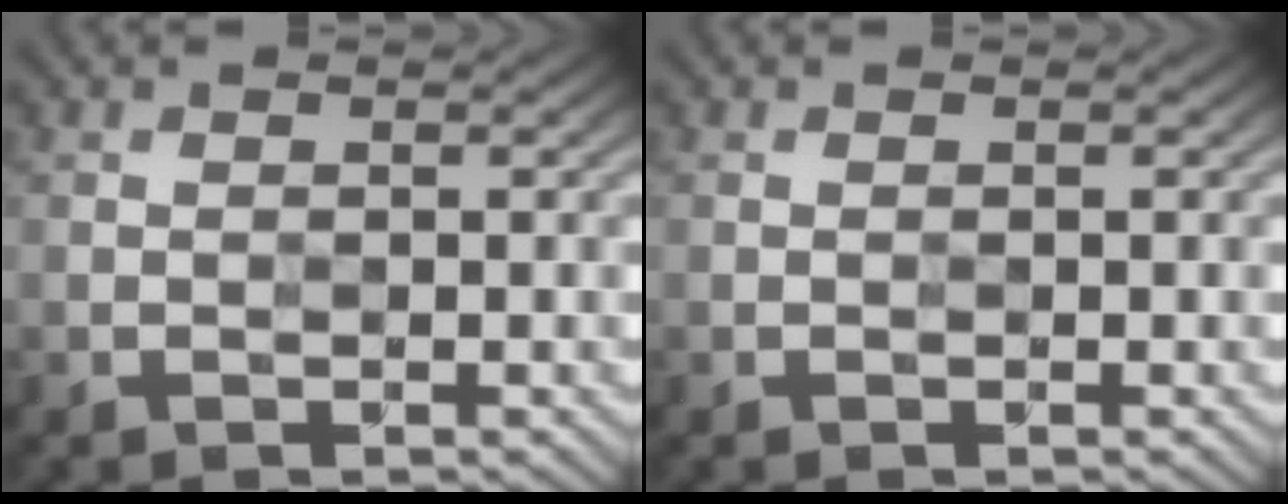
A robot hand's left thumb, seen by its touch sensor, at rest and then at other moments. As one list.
[{"total": 0.0}]